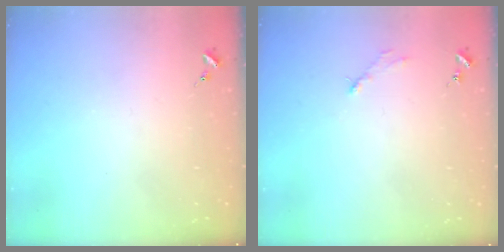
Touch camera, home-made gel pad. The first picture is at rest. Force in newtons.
{"total": 2.6, "press": 2.6, "slide": 0.3}